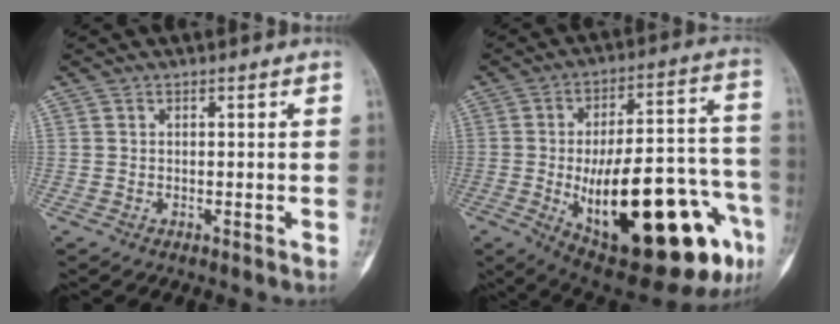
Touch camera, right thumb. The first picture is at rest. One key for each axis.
{"total": 31.7, "fx": -10.6, "fy": 11.4, "fz": 27.6, "tx": -0.355, "ty": 0.030, "tz": -0.129}